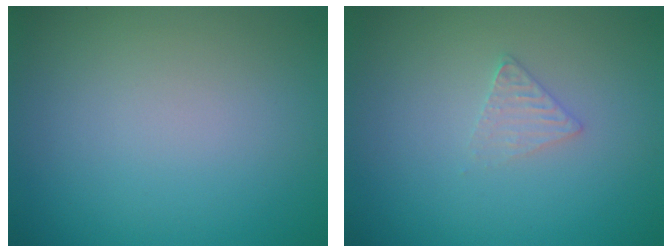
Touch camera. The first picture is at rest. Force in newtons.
{"total": 1.4, "press": 1.3, "slide": 0.2}